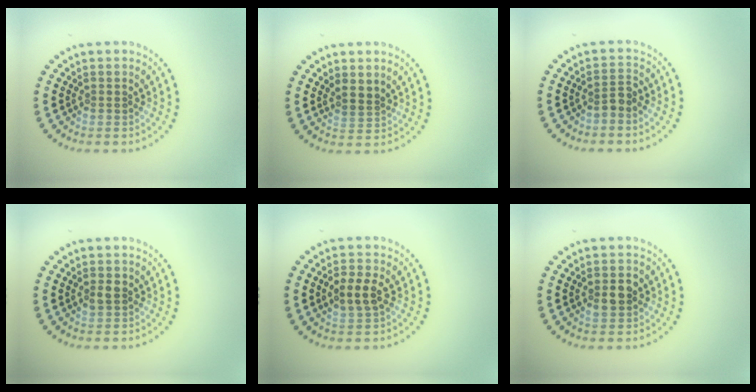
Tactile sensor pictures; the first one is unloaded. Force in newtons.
{"total": 1.6, "press": 1.4, "slide": 0.8}
{"total": 1.4, "press": 1.1, "slide": 1.0}
{"total": 1.2, "press": 1.2, "slide": 0.2}
{"total": 2.8, "press": 2.8, "slide": 0.3}
{"total": 2.2, "press": 2.2, "slide": 0.2}